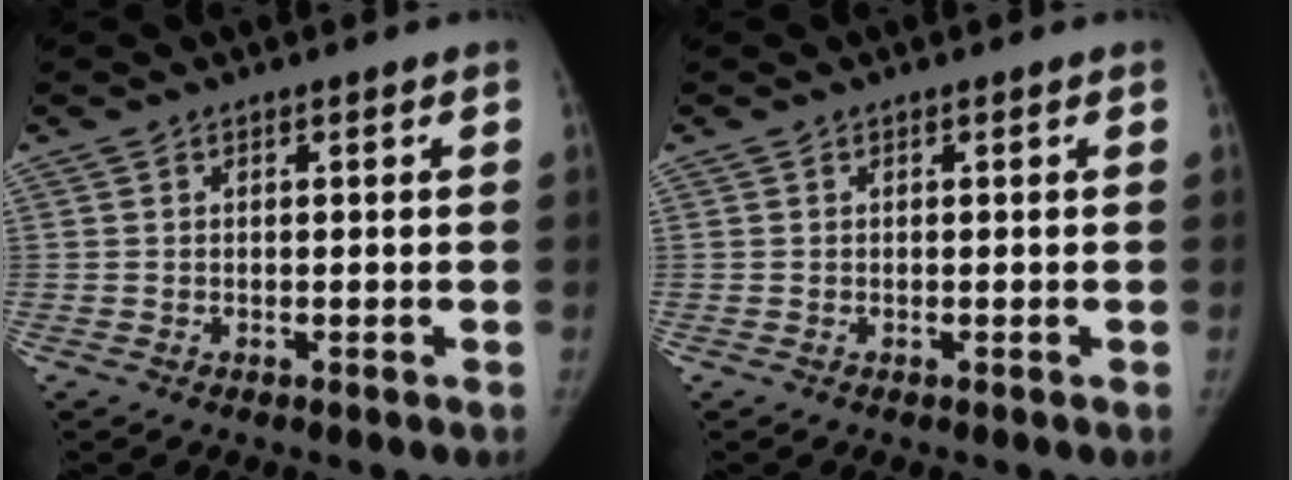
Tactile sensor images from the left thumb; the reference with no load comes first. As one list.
[{"total": 0.0}]